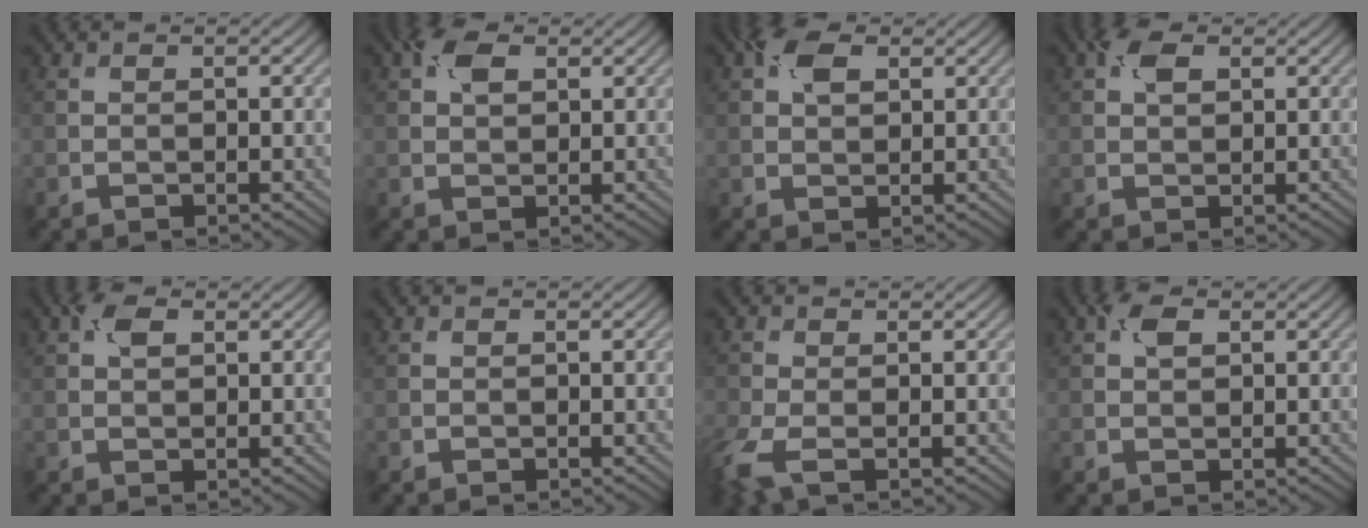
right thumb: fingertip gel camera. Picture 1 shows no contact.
{"total": 3.7, "force": [1.7, 2.2, 2.5], "torque": [-0.056, 0.009, 0.026]}
{"total": 4.3, "force": [1.9, 2.5, 2.9], "torque": [-0.062, 0.009, 0.030]}
{"total": 3.2, "force": [1.4, 1.9, 2.2], "torque": [-0.048, 0.008, 0.023]}
{"total": 2.7, "force": [1.2, 1.6, 1.9], "torque": [-0.041, 0.006, 0.019]}
{"total": 0.0}
{"total": 4.2, "force": [-1.9, 1.7, 3.3], "torque": [-0.099, -0.012, -0.043]}
{"total": 2.6, "force": [1.1, 1.5, 1.8], "torque": [-0.039, 0.006, 0.017]}